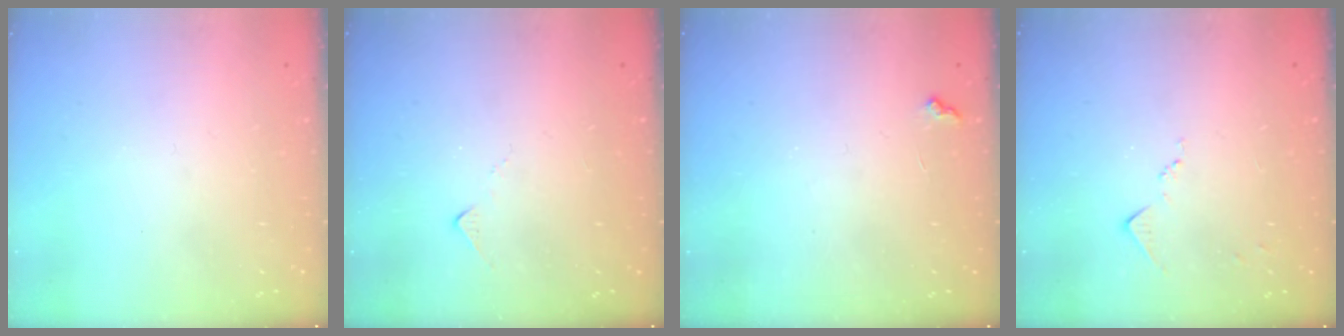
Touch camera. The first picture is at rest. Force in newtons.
{"total": 5.1, "press": 5.1, "slide": 0.7}
{"total": 6.1, "press": 6.1, "slide": 0.7}
{"total": 6.9, "press": 6.9, "slide": 0.8}